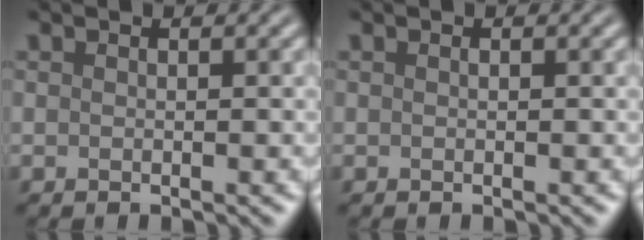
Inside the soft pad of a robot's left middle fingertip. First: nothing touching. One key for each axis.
{"total": 0.0}